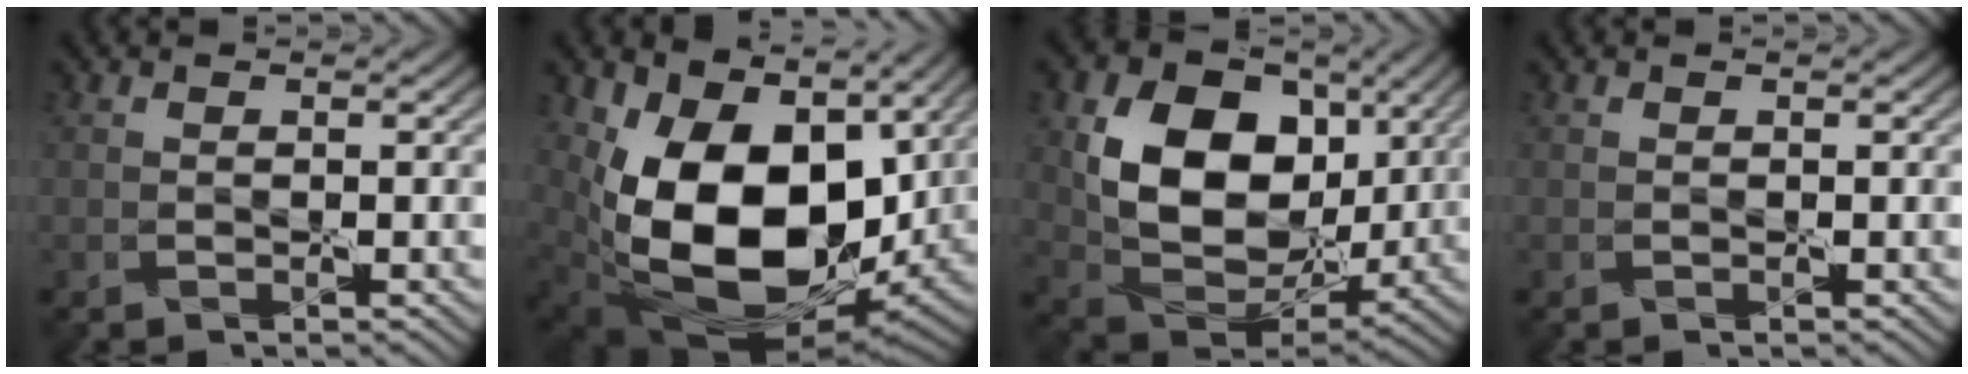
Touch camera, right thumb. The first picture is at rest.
{"total": 17.4, "force": [1.2, 11.7, 12.9], "torque": [-0.249, -0.046, 0.030]}
{"total": 14.3, "force": [3.1, 10.4, 9.3], "torque": [-0.183, -0.009, 0.056]}
{"total": 0.0}